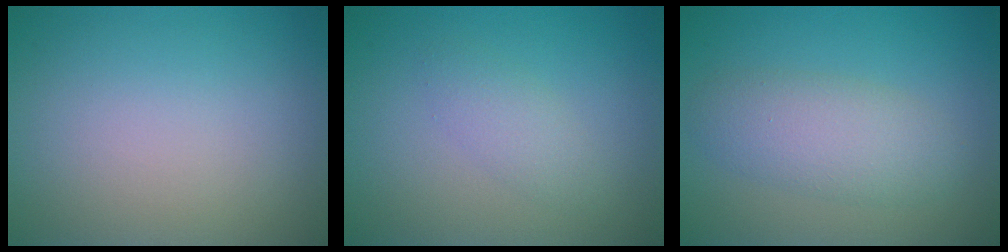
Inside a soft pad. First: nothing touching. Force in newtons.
{"total": 1.8, "press": 1.8, "slide": 0.1}
{"total": 4.0, "press": 4.0, "slide": 0.1}